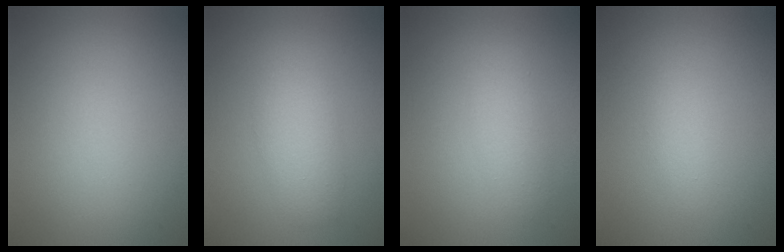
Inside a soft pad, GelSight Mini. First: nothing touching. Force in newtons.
{"total": 3.0, "press": 3.0, "slide": 0.1}
{"total": 2.2, "press": 2.2, "slide": 0.1}
{"total": 1.3, "press": 1.3, "slide": 0.0}